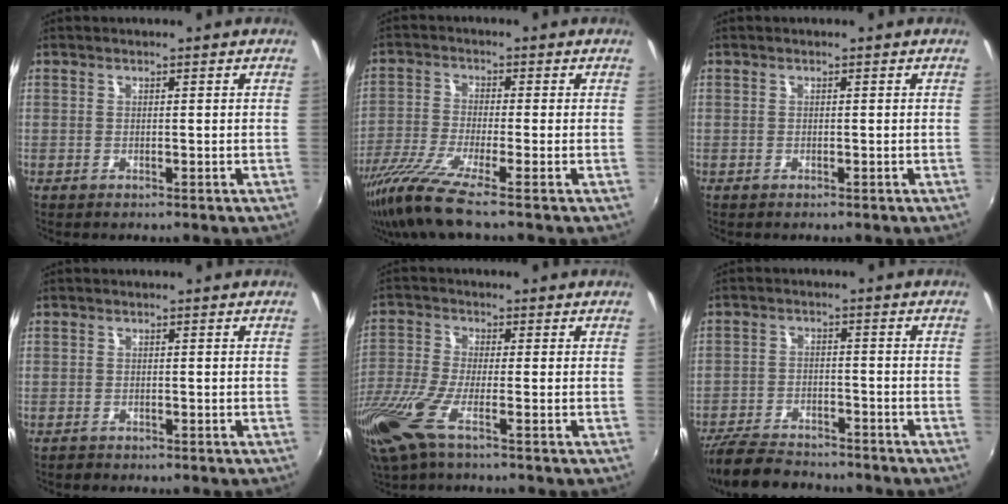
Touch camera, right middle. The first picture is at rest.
{"total": 8.7, "force": [-6.7, -0.8, 5.5], "torque": [-0.125, -0.027, -0.130]}
{"total": 0.0}
{"total": 1.1, "force": [-0.9, 0.6, 0.0], "torque": [-0.003, 0.003, -0.016]}
{"total": 10.8, "force": [-6.3, 1.6, 8.6], "torque": [-0.201, -0.041, -0.131]}
{"total": 12.2, "force": [-10.6, 3.8, 4.7], "torque": [-0.126, -0.014, -0.174]}